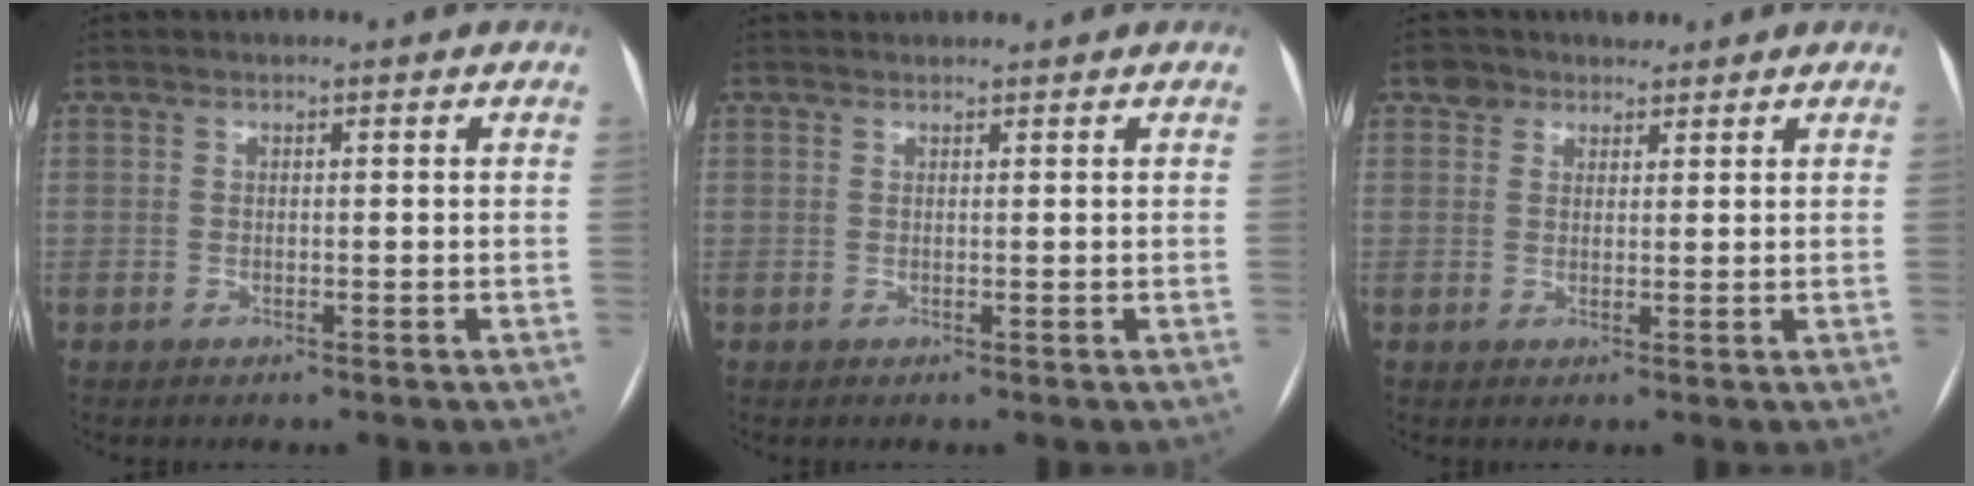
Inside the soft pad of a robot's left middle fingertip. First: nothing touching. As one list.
[{"total": 1.2, "force": [1.2, 0.1, 0.0], "torque": [-0.006, 0.014, 0.023]}, {"total": 2.9, "force": [2.1, 2.0, 0.1], "torque": [0.000, 0.014, 0.030]}]